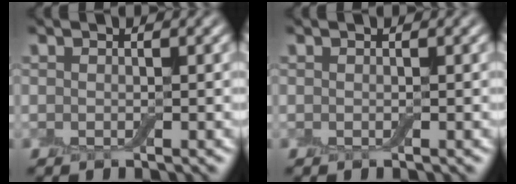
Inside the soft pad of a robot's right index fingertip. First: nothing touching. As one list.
[{"total": 0.0}]